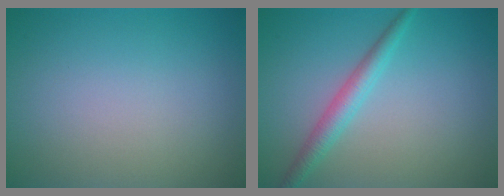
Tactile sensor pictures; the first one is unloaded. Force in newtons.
{"total": 2.5, "press": 2.5, "slide": 0.1}